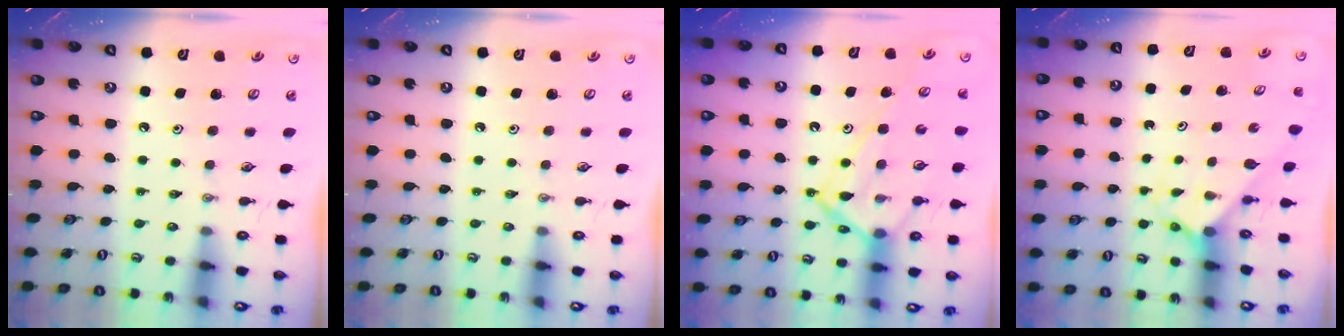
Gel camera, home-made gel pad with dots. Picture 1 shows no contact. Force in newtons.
{"total": 0.0}
{"total": 15.2, "press": 15.1, "slide": 1.4}
{"total": 2.2, "press": 2.2, "slide": 0.2}